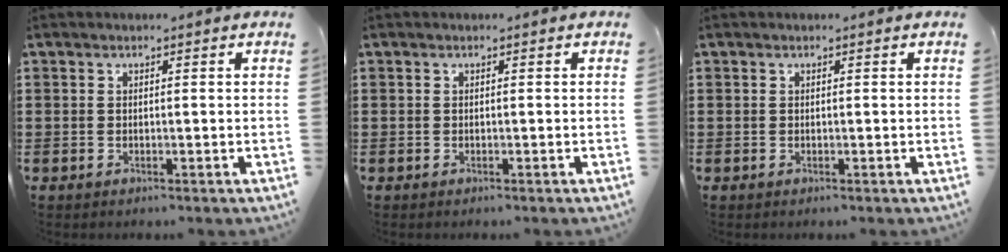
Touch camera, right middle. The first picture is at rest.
{"total": 0.0}
{"total": 0.0}